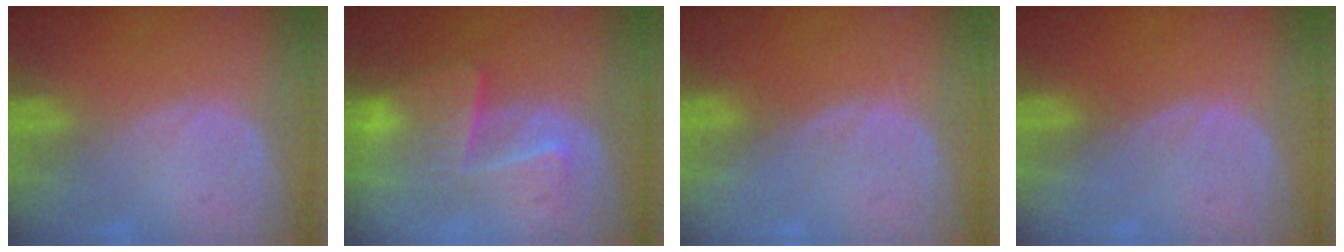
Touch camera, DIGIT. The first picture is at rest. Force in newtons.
{"total": 7.1, "press": 7.1, "slide": 0.3}
{"total": 0.0}
{"total": 0.0}